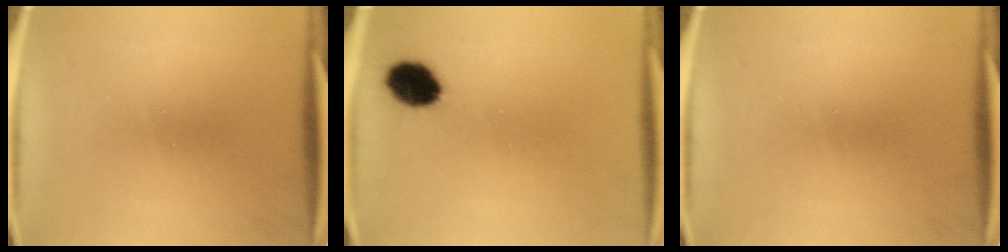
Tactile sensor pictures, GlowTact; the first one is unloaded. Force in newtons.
{"total": 7.0}
{"total": 0.0}